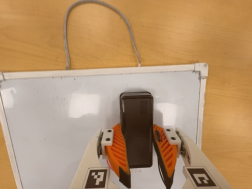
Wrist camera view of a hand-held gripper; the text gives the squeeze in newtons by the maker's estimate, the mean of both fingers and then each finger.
{"total": 15.9, "left": 15.4, "right": 16.3}